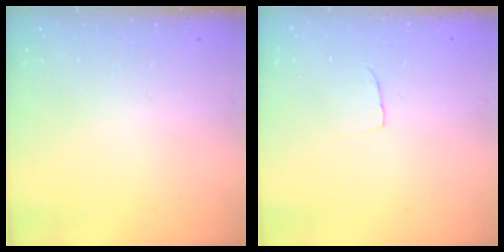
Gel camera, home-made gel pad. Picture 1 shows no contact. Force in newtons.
{"total": 3.1, "press": 3.0, "slide": 0.3}